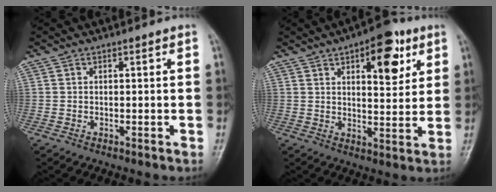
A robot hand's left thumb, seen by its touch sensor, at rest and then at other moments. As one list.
[{"total": 11.8, "force": [5.5, 5.3, 8.9], "torque": [-0.091, -0.021, 0.076]}]